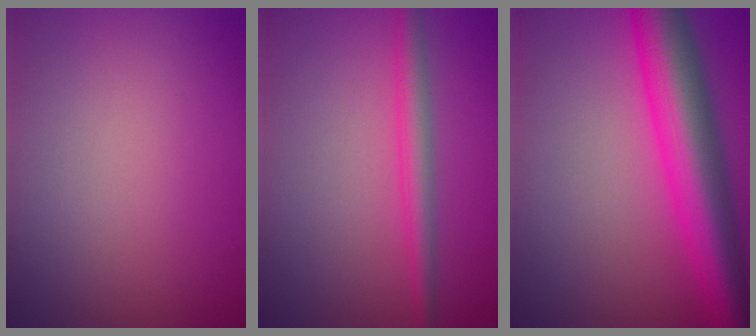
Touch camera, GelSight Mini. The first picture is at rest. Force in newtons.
{"total": 2.7, "press": 2.7, "slide": 0.0}
{"total": 9.3, "press": 9.3, "slide": 0.2}